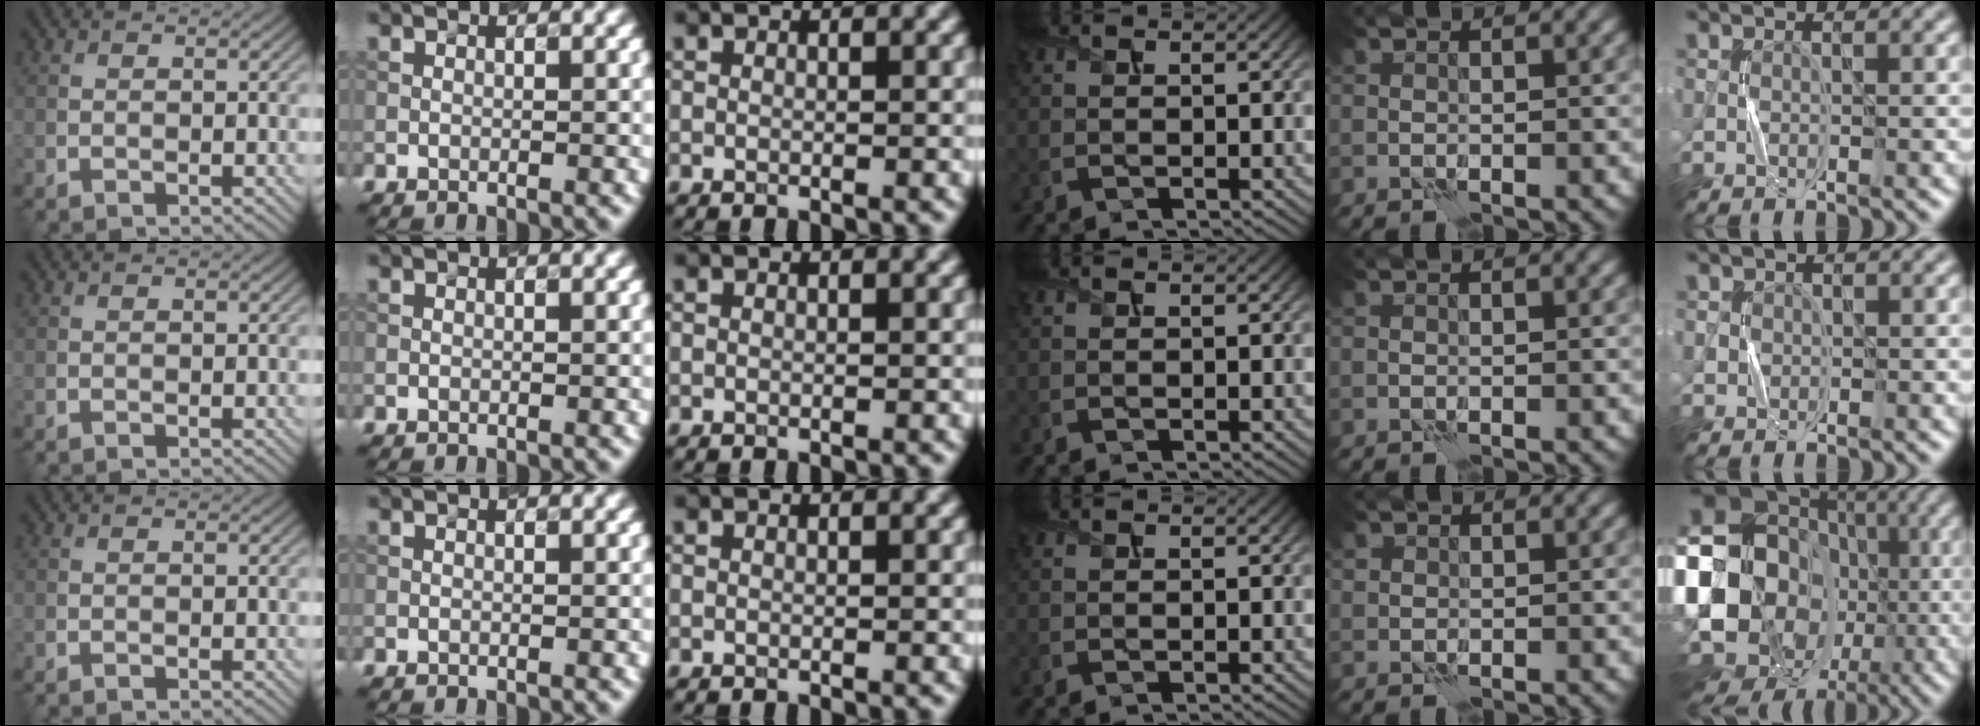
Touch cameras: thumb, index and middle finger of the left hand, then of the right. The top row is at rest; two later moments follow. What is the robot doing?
{"motion": "press", "object": "button"}